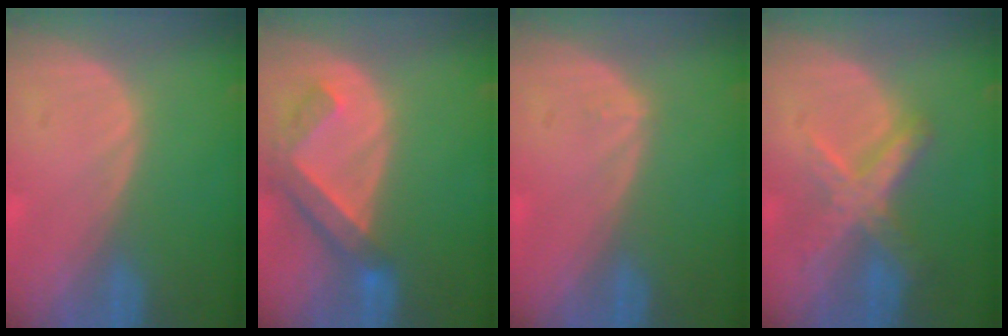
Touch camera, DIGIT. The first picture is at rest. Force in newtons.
{"total": 6.4, "press": 5.8, "slide": 2.7}
{"total": 0.6, "press": 0.4, "slide": 0.5}
{"total": 7.2, "press": 6.1, "slide": 3.7}